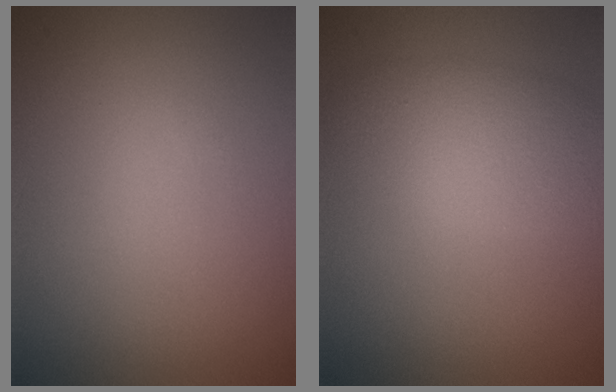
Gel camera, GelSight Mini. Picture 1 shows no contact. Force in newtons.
{"total": 4.3, "press": 4.3, "slide": 0.2}